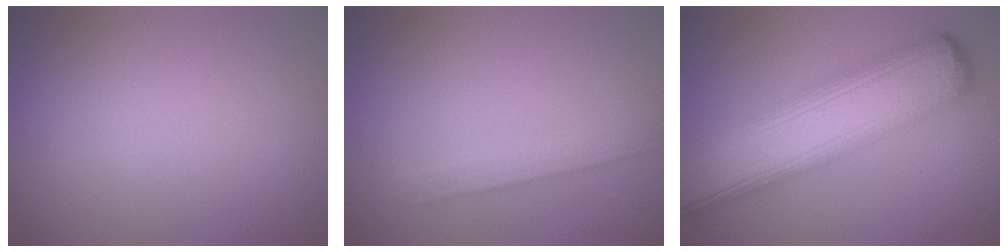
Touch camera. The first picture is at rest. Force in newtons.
{"total": 2.0, "press": 2.0, "slide": 0.2}
{"total": 10.2, "press": 10.2, "slide": 0.3}